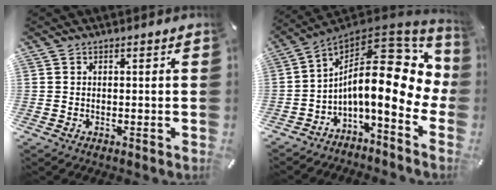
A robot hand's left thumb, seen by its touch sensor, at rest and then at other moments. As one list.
[{"total": 22.0, "force": [2.7, 9.6, 19.6], "torque": [-0.337, -0.051, 0.047]}]